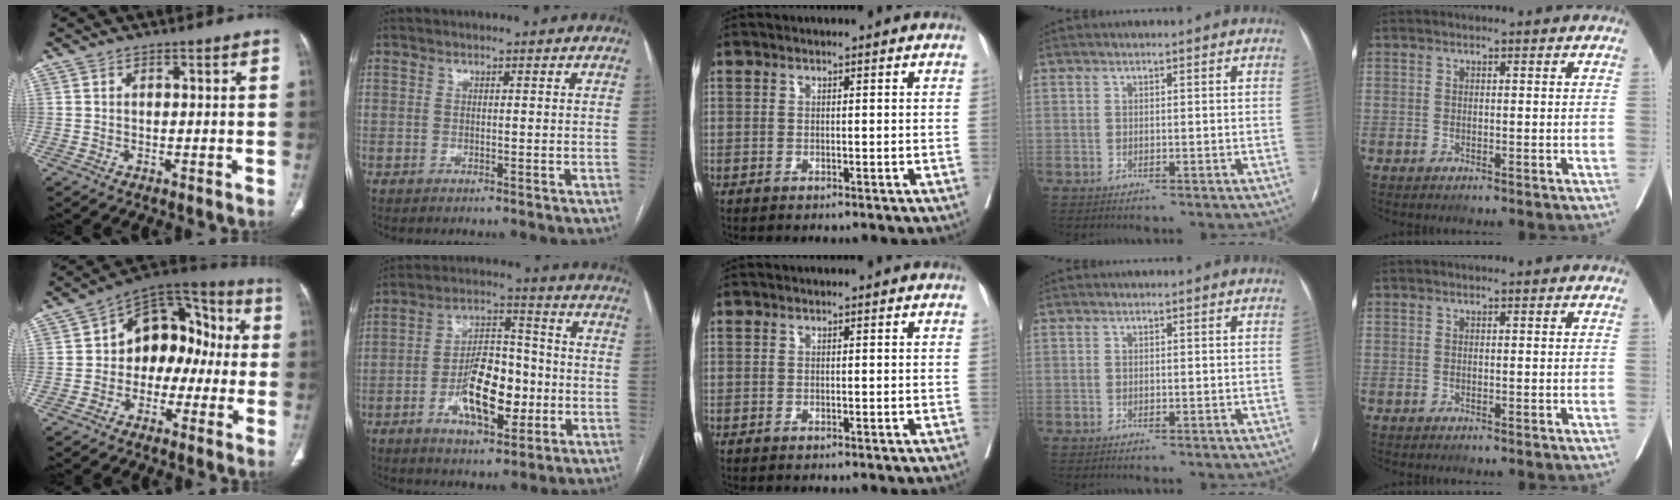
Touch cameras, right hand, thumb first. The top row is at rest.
{"thumb": {"total": 15.0, "force": [-0.7, 10.8, 10.4], "torque": [-0.093, 0.055, -0.026]}, "index": {"total": 12.4, "force": [-3.6, 5.3, 10.7], "torque": [-0.194, 0.017, -0.058]}}